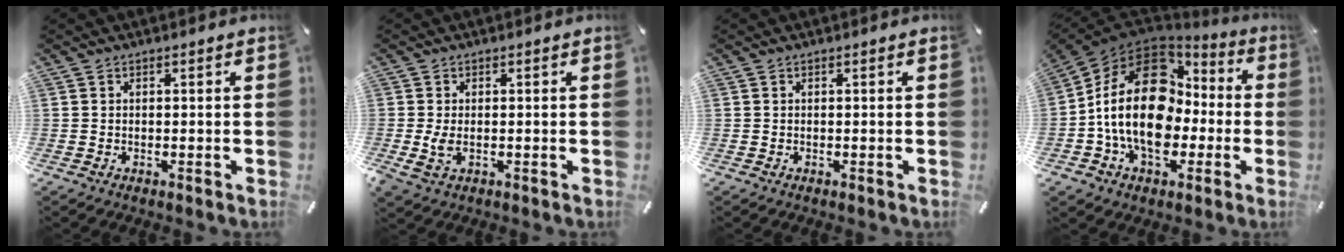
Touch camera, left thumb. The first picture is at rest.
{"total": 3.6, "force": [-0.4, 2.0, 3.0], "torque": [-0.064, -0.007, -0.010]}
{"total": 0.0}
{"total": 22.5, "force": [-0.4, 16.2, 15.5], "torque": [-0.302, 0.007, -0.006]}